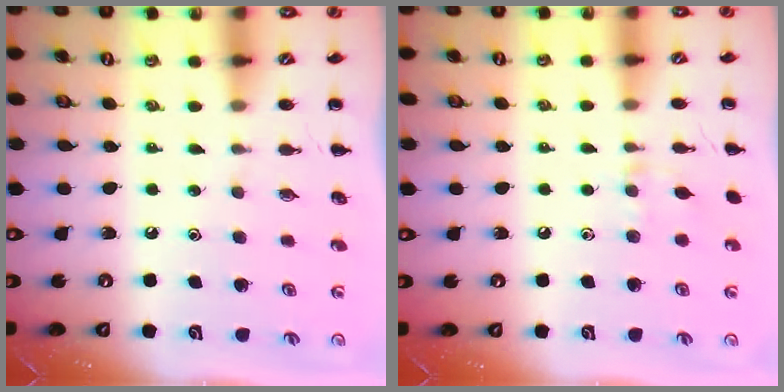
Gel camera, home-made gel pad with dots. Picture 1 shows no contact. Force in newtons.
{"total": 4.2, "press": 3.9, "slide": 1.5}